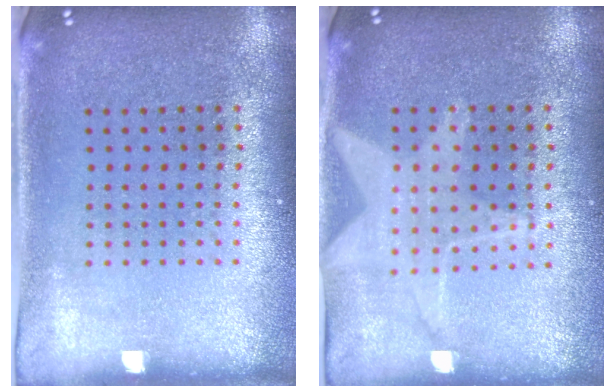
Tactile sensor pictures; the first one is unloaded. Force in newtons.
{"total": 1.2, "press": 1.2, "slide": 0.3}